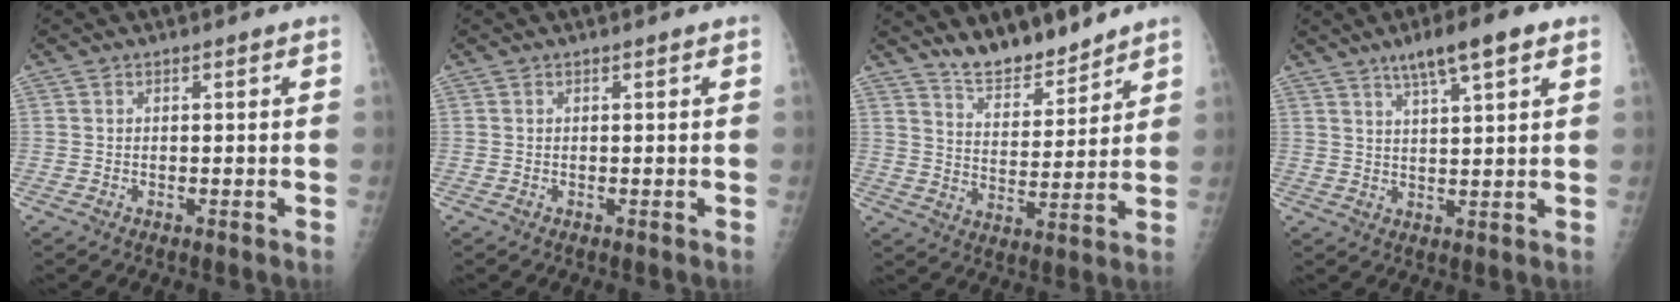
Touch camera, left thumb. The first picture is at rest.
{"total": 0.0}
{"total": 8.6, "force": [7.9, 2.4, 2.5], "torque": [-0.019, -0.059, 0.145]}
{"total": 8.2, "force": [5.0, 1.5, 6.3], "torque": [-0.098, -0.009, 0.083]}